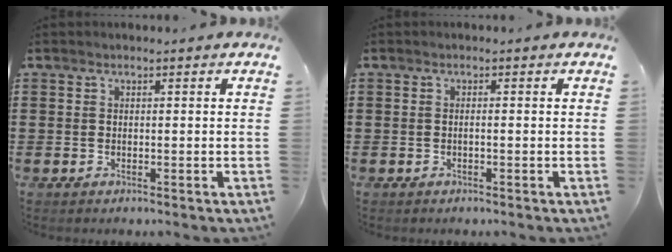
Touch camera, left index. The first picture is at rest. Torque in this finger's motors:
{"motor_torque": [-0.06, 0.08, 0.01, -0.01]}